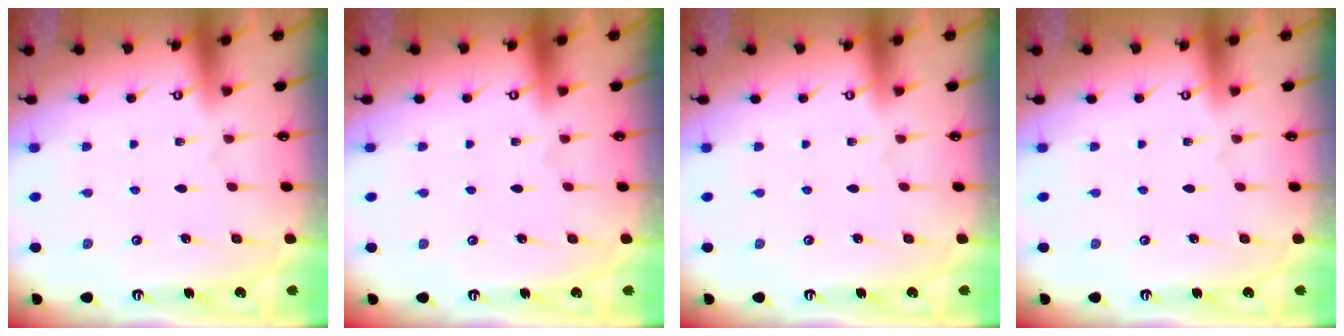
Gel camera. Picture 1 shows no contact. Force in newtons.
{"total": 0.0}
{"total": 0.0}
{"total": 0.0}